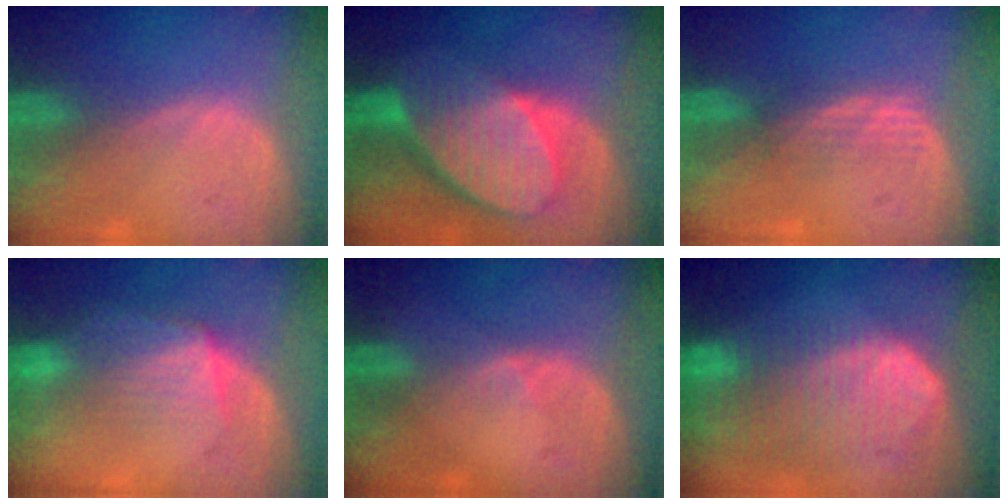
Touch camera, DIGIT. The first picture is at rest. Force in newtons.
{"total": 10.3, "press": 9.0, "slide": 5.1}
{"total": 2.9, "press": 2.6, "slide": 1.2}
{"total": 7.0, "press": 6.5, "slide": 2.6}
{"total": 1.8, "press": 1.2, "slide": 1.3}
{"total": 10.4, "press": 9.0, "slide": 5.1}